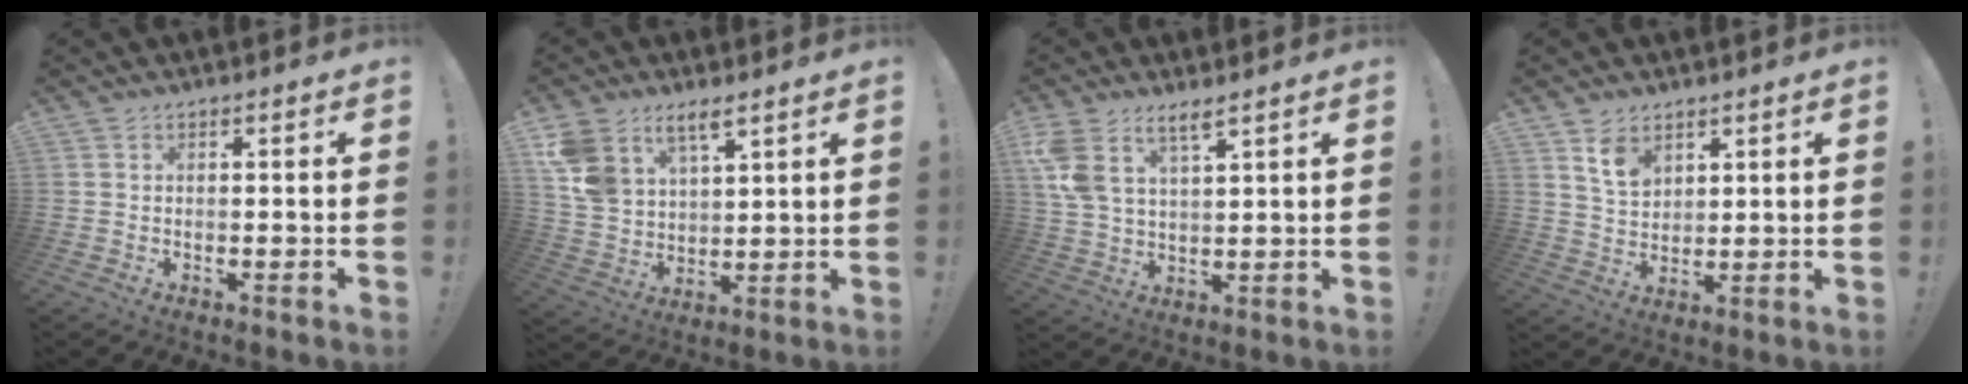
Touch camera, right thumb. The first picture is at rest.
{"total": 10.1, "force": [7.1, 5.8, 4.4], "torque": [-0.090, -0.037, 0.142]}
{"total": 8.1, "force": [5.5, 3.4, 4.8], "torque": [-0.104, -0.021, 0.105]}
{"total": 7.3, "force": [4.8, 4.6, 3.2], "torque": [-0.054, -0.022, 0.091]}